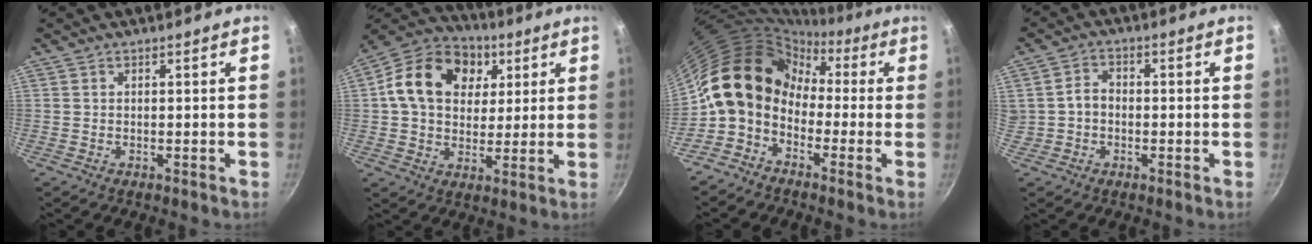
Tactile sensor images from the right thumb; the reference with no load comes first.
{"total": 18.2, "force": [4.9, 13.8, 10.8], "torque": [-0.171, 0.012, 0.070]}
{"total": 14.4, "force": [-0.8, 11.7, 8.4], "torque": [-0.116, 0.049, -0.039]}
{"total": 3.9, "force": [-0.6, 3.3, 2.0], "torque": [-0.015, 0.019, -0.012]}